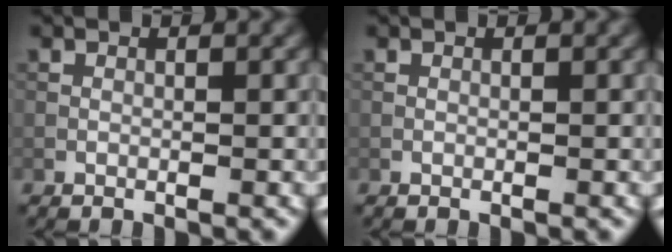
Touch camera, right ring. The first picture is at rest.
{"total": 0.0}